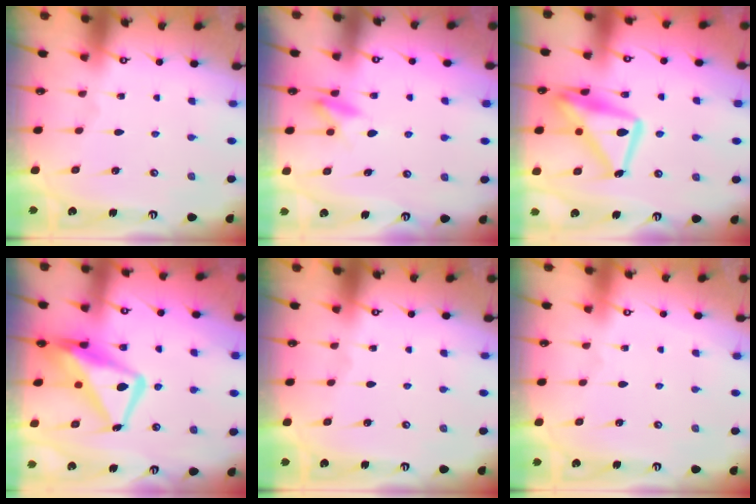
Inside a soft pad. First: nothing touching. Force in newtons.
{"total": 7.8, "press": 7.7, "slide": 1.1}
{"total": 17.5, "press": 17.4, "slide": 1.6}
{"total": 14.0, "press": 13.9, "slide": 1.6}
{"total": 0.0}
{"total": 4.0, "press": 4.0, "slide": 0.1}